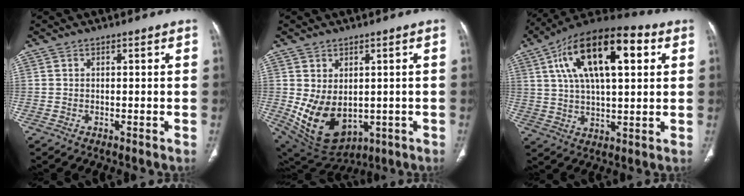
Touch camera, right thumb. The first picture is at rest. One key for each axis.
{"total": 12.4, "fx": -1.1, "fy": 8.5, "fz": 8.9, "tx": -0.142, "ty": -0.012, "tz": 0.018}
{"total": 21.5, "fx": 7.2, "fy": 9.3, "fz": 18.0, "tx": -0.295, "ty": 0.010, "tz": 0.113}